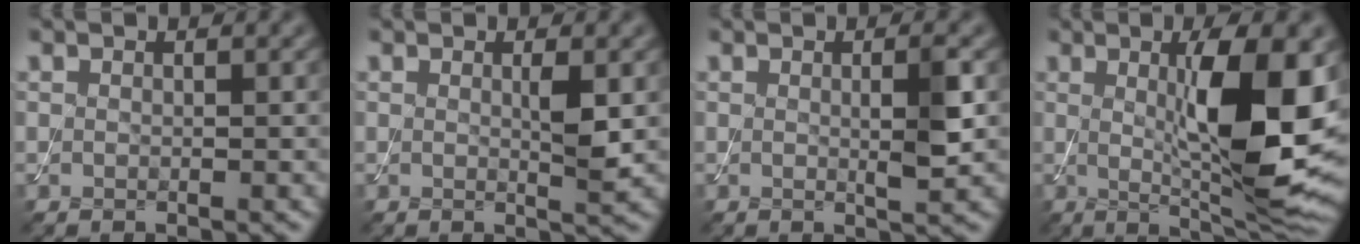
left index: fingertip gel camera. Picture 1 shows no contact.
{"total": 1.9, "force": [0.3, 0.2, 1.9], "torque": [-0.031, -0.002, 0.004]}
{"total": 2.6, "force": [0.2, 0.3, 2.6], "torque": [-0.041, -0.004, 0.001]}
{"total": 11.0, "force": [1.0, 2.7, 10.6], "torque": [-0.155, -0.012, 0.026]}